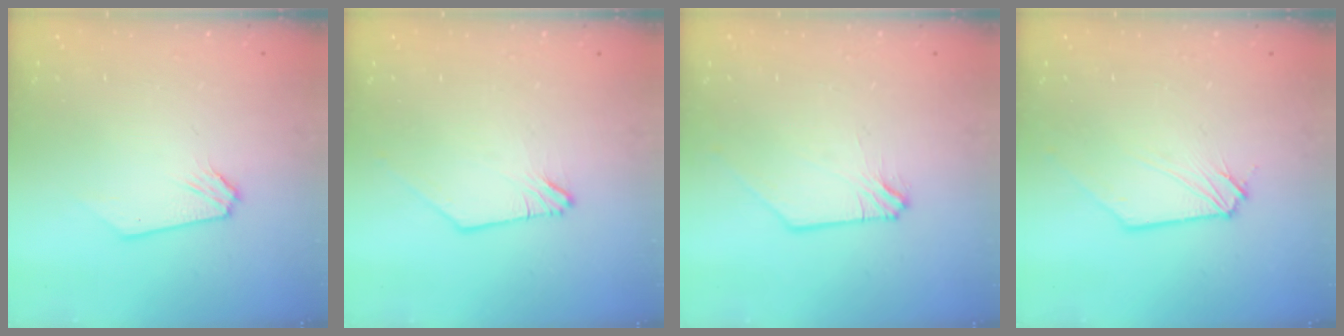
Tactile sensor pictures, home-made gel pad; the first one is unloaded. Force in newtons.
{"total": 0.0}
{"total": 0.5, "press": 0.5, "slide": 0.2}
{"total": 0.0}